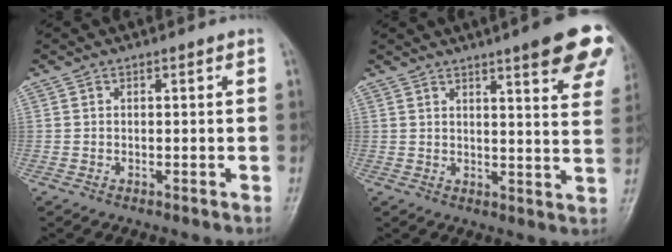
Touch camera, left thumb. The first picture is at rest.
{"total": 15.0, "force": [9.3, 3.0, 11.4], "torque": [-0.117, -0.036, 0.104]}